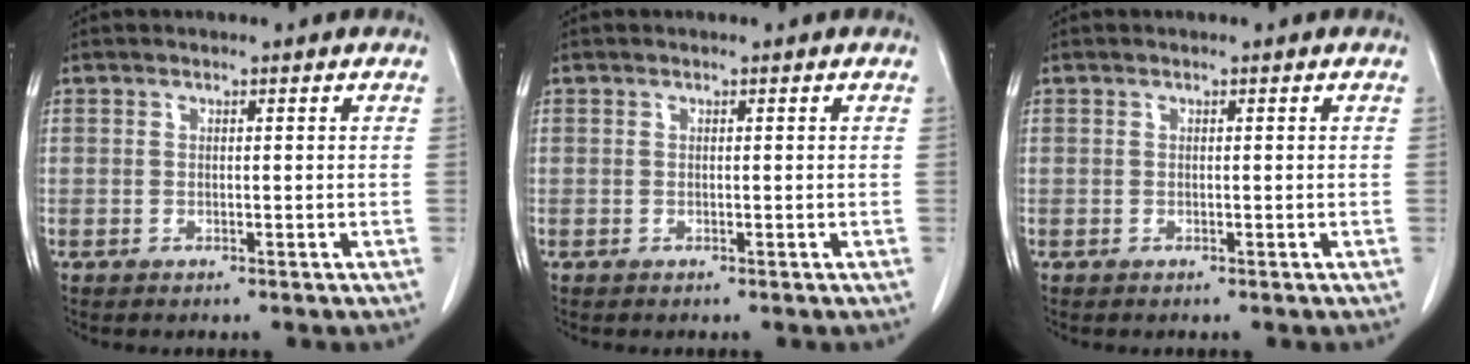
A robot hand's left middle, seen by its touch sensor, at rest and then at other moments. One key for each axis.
{"total": 0.0}
{"total": 0.0}